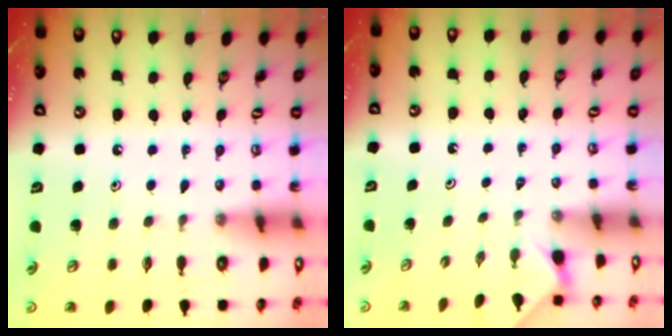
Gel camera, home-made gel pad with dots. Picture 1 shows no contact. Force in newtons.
{"total": 0.7, "press": 0.6, "slide": 0.3}